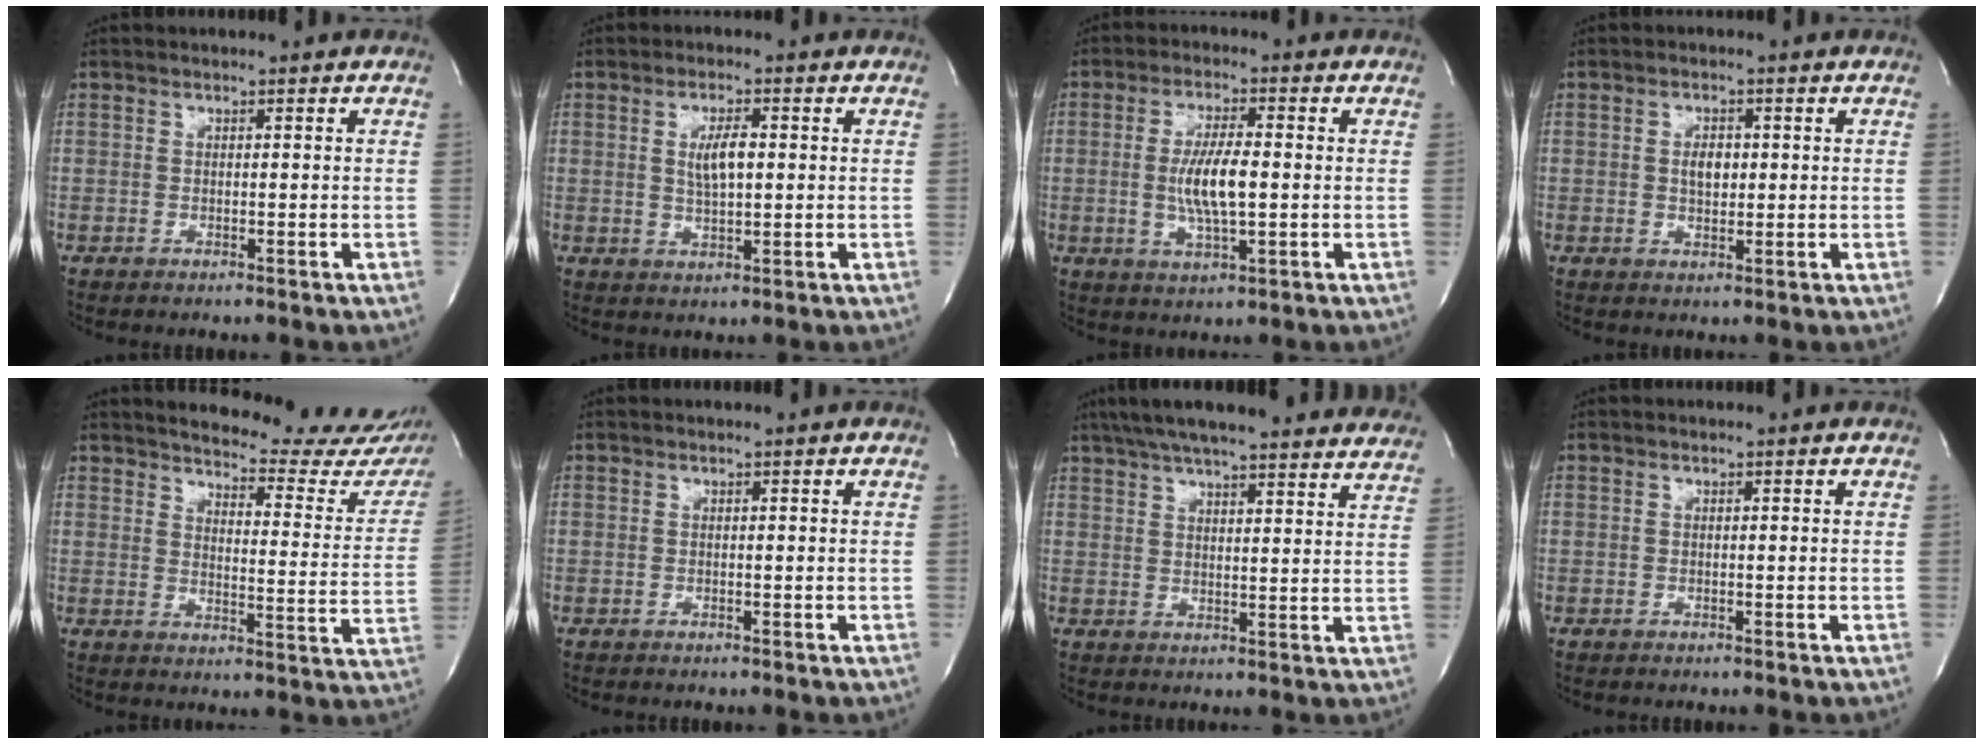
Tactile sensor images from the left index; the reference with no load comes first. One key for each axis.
{"total": 4.5, "fx": 0.7, "fy": 1.3, "fz": 4.2, "tx": -0.079, "ty": 0.002, "tz": 0.015}
{"total": 7.3, "fx": -0.4, "fy": 1.4, "fz": 7.1, "tx": -0.147, "ty": -0.005, "tz": -0.006}
{"total": 2.9, "fx": 0.4, "fy": 1.6, "fz": 2.3, "tx": -0.041, "ty": 0.001, "tz": 0.007}
{"total": 21.0, "fx": 19.6, "fy": 3.0, "fz": 7.1, "tx": -0.087, "ty": -0.097, "tz": 0.218}
{"total": 0.0}
{"total": 28.9, "fx": 25.6, "fy": 4.1, "fz": 12.8, "tx": -0.213, "ty": -0.010, "tz": 0.317}
{"total": 0.0}